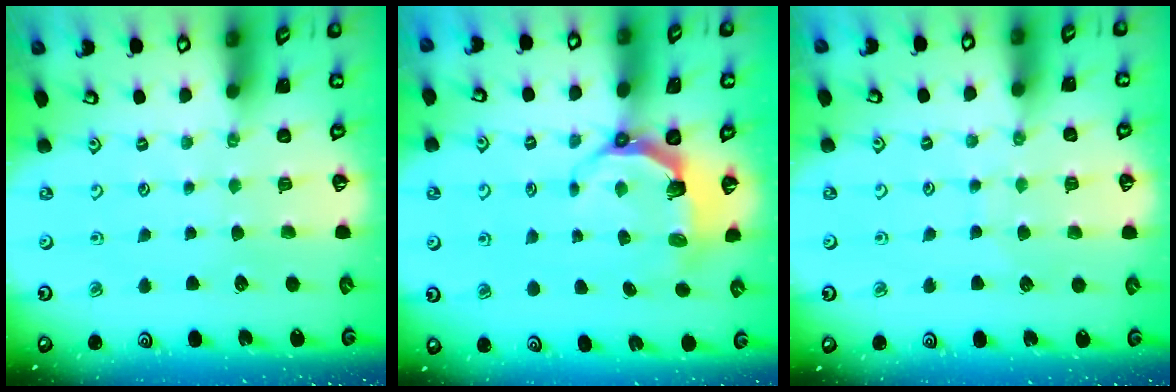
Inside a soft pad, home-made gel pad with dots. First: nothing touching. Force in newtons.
{"total": 5.5, "press": 3.9, "slide": 3.8}
{"total": 4.9, "press": 4.8, "slide": 0.4}